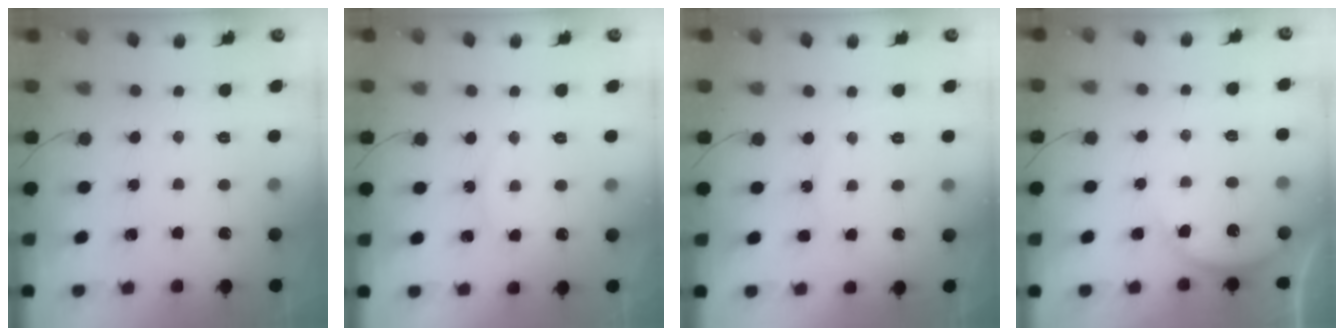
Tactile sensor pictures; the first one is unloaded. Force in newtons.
{"total": 5.4, "press": 5.4, "slide": 0.4}
{"total": 6.5, "press": 6.5, "slide": 0.6}
{"total": 4.1, "press": 4.0, "slide": 0.6}